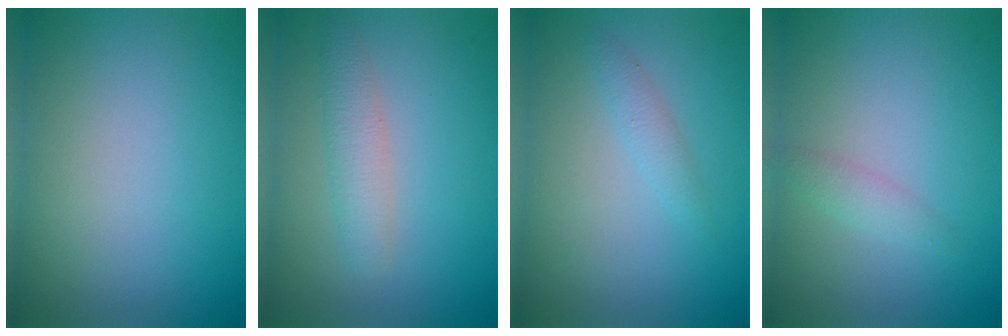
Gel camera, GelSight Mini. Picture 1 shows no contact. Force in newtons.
{"total": 2.5, "press": 2.5, "slide": 0.1}
{"total": 1.3, "press": 1.3, "slide": 0.0}
{"total": 1.3, "press": 1.3, "slide": 0.1}